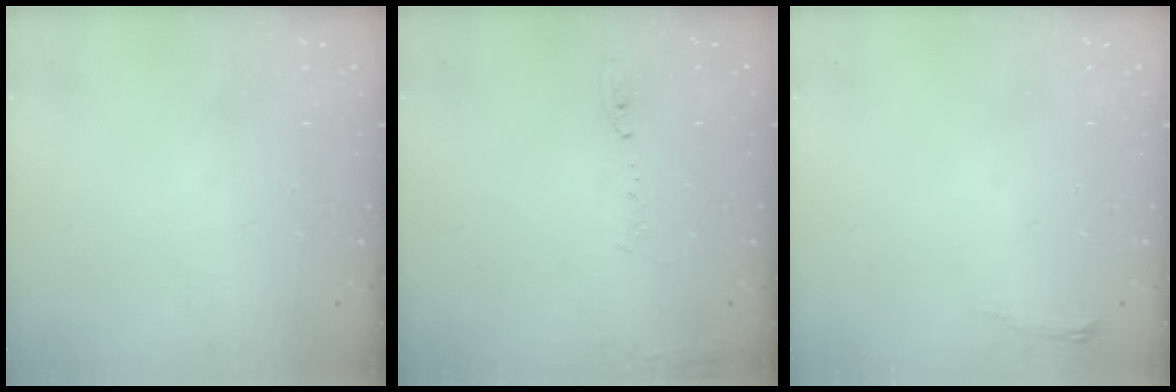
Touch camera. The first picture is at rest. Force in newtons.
{"total": 8.3, "press": 8.3, "slide": 0.9}
{"total": 3.1, "press": 3.1, "slide": 0.5}